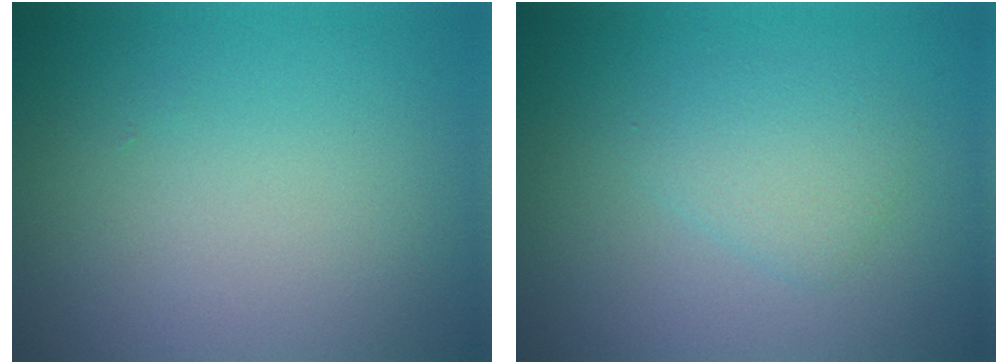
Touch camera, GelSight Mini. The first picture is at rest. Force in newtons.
{"total": 2.2, "press": 2.2, "slide": 0.0}